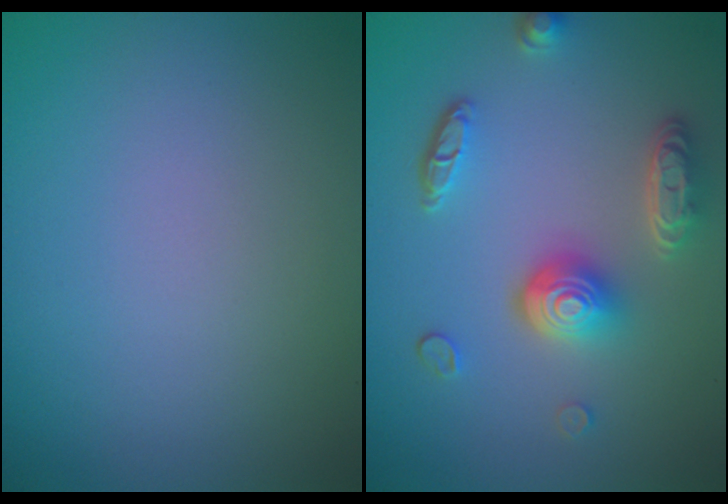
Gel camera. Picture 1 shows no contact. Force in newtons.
{"total": 5.2, "press": 3.8, "slide": 3.5}